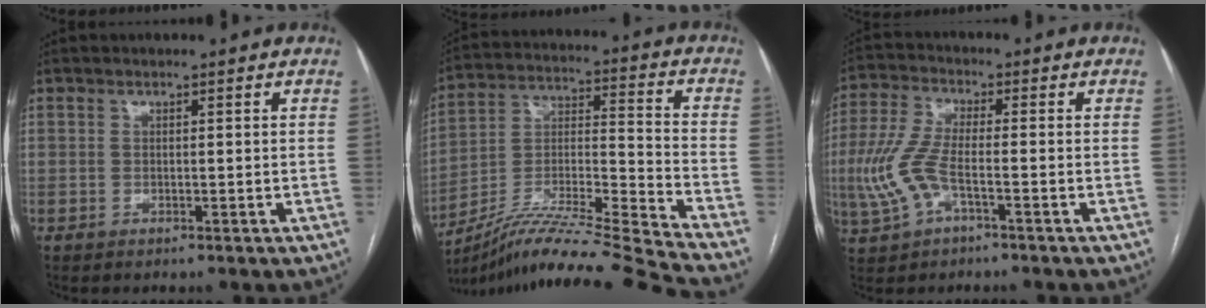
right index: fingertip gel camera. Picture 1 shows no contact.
{"total": 21.4, "force": [-19.0, -2.9, 9.3], "torque": [-0.175, -0.010, -0.329]}
{"total": 8.2, "force": [-2.5, 2.7, 7.4], "torque": [-0.184, 0.000, -0.050]}